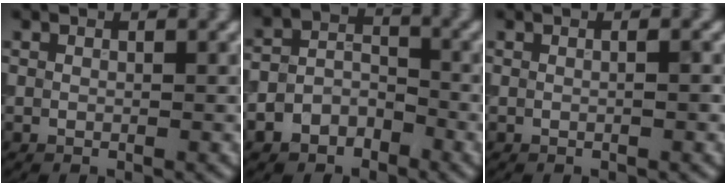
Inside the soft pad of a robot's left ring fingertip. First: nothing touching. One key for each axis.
{"total": 3.7, "fx": -2.3, "fy": 2.7, "fz": 1.2, "tx": -0.008, "ty": 0.006, "tz": -0.048}
{"total": 0.8, "fx": 0.0, "fy": 0.1, "fz": 0.8, "tx": -0.013, "ty": -0.001, "tz": -0.003}